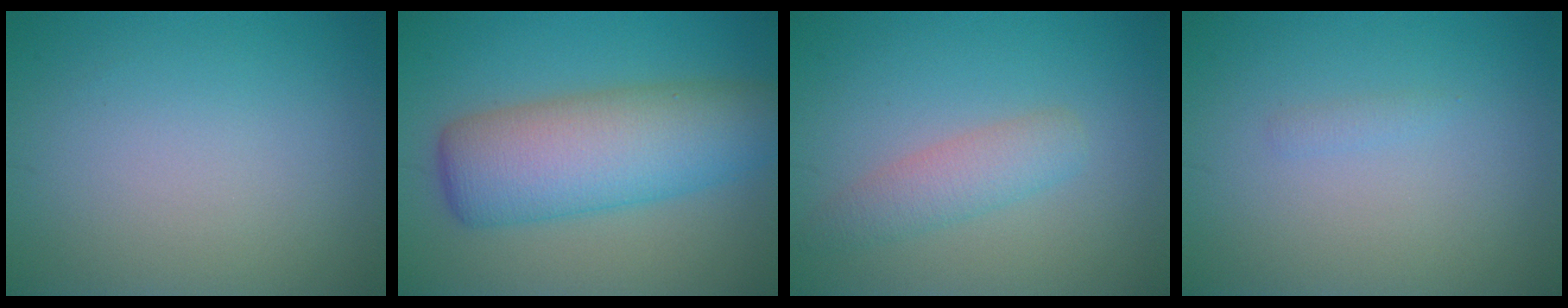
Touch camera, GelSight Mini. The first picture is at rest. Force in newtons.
{"total": 8.9, "press": 8.9, "slide": 0.2}
{"total": 2.7, "press": 2.7, "slide": 0.1}
{"total": 0.6, "press": 0.6, "slide": 0.1}